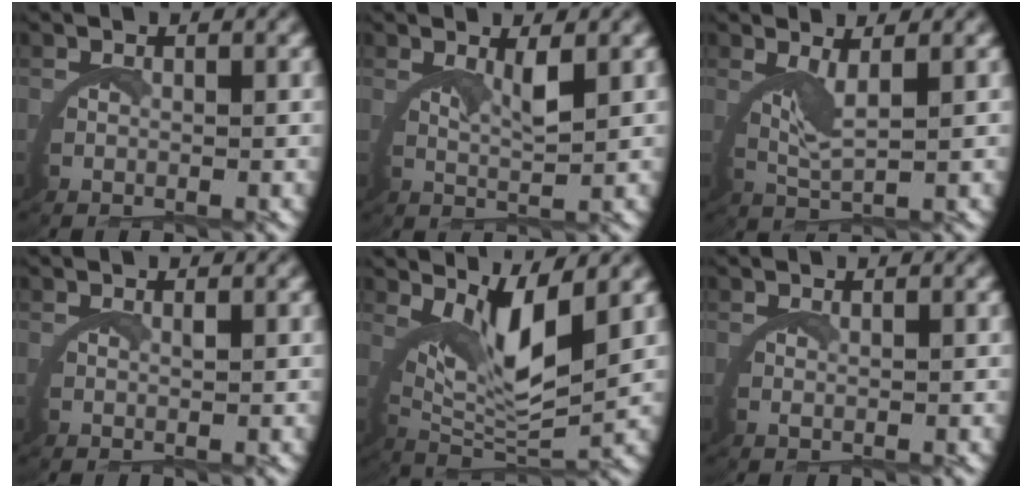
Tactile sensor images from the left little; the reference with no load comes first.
{"total": 2.8, "force": [1.9, -0.3, 2.0], "torque": [-0.046, -0.008, 0.037]}
{"total": 3.6, "force": [2.1, 0.2, 2.9], "torque": [-0.060, -0.002, 0.041]}
{"total": 0.7, "force": [0.5, 0.0, 0.5], "torque": [-0.006, 0.001, 0.009]}
{"total": 7.8, "force": [3.2, 3.0, 6.4], "torque": [-0.131, -0.008, 0.063]}
{"total": 0.8, "force": [0.7, -0.2, 0.3], "torque": [-0.008, -0.002, 0.013]}